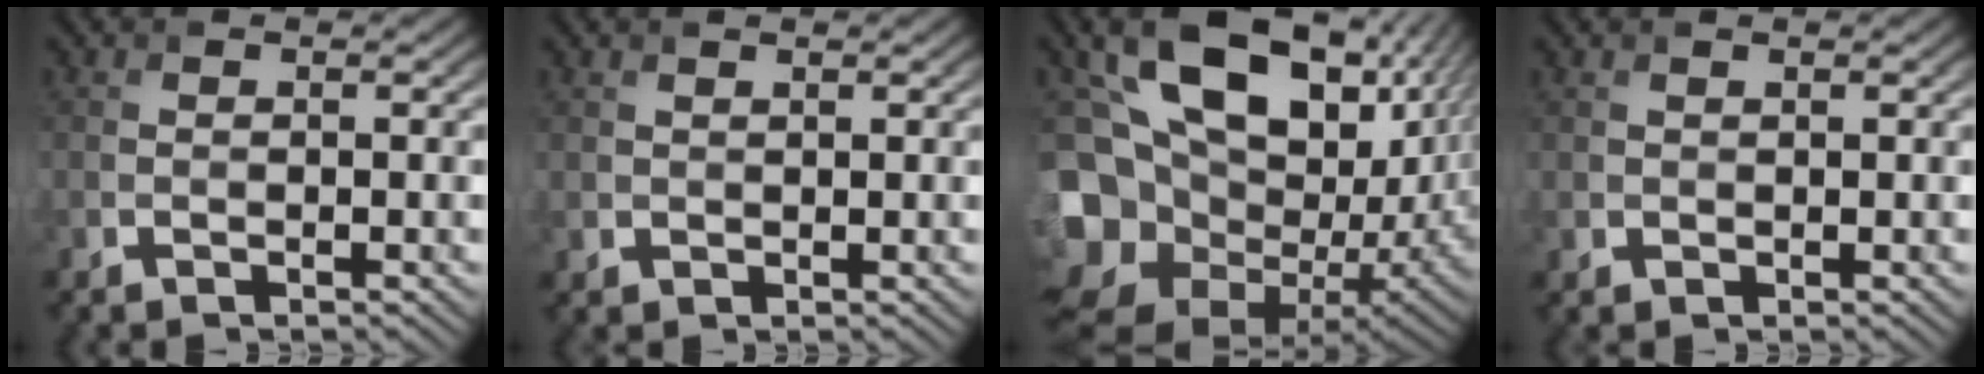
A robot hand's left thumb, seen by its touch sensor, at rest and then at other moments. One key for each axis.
{"total": 0.9, "fx": 0.9, "fy": 0.2, "fz": 0.2, "tx": -0.010, "ty": -0.001, "tz": 0.021}
{"total": 18.7, "fx": 2.2, "fy": 13.1, "fz": 13.1, "tx": -0.259, "ty": -0.030, "tz": 0.084}
{"total": 0.6, "fx": 0.6, "fy": 0.2, "fz": 0.1, "tx": -0.008, "ty": -0.002, "tz": 0.013}